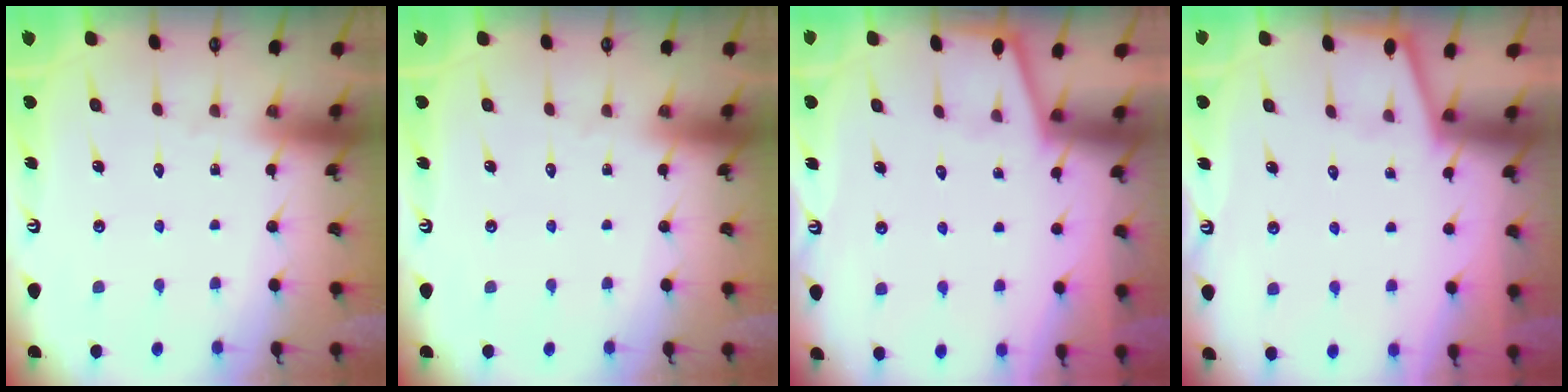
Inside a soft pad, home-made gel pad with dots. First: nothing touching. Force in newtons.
{"total": 0.0}
{"total": 1.1, "press": 1.1, "slide": 0.1}
{"total": 1.1, "press": 1.1, "slide": 0.1}